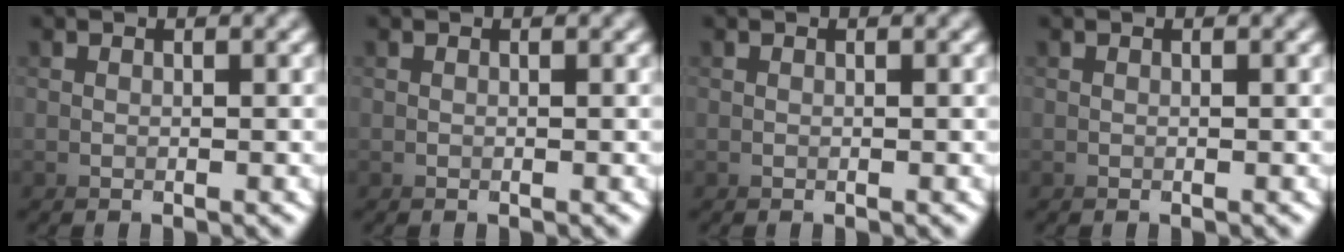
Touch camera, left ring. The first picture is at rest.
{"total": 0.0}
{"total": 0.0}
{"total": 0.0}